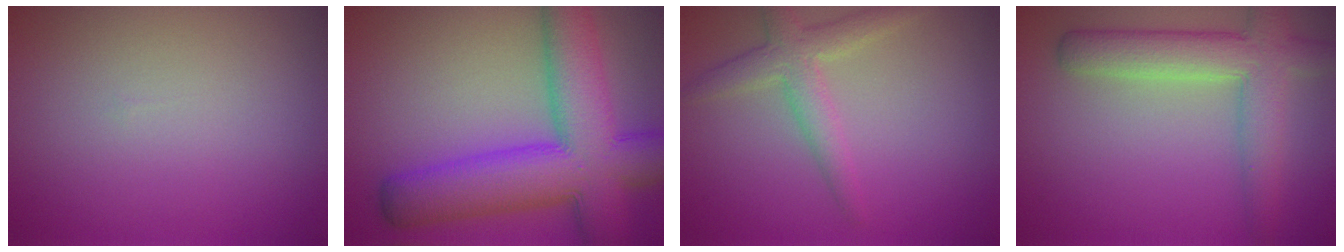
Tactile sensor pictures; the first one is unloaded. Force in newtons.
{"total": 11.8, "press": 11.7, "slide": 0.5}
{"total": 3.0, "press": 3.0, "slide": 0.1}
{"total": 5.4, "press": 5.4, "slide": 0.3}